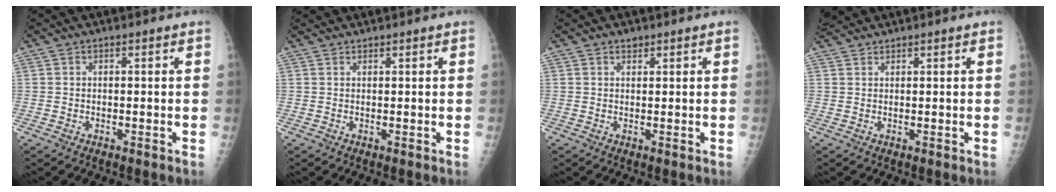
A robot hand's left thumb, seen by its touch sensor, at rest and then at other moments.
{"total": 0.6, "force": [0.5, 0.1, -0.1], "torque": [0.006, -0.002, 0.009]}
{"total": 1.1, "force": [0.8, 0.6, 0.3], "torque": [0.003, -0.005, 0.011]}
{"total": 2.4, "force": [2.4, 0.4, 0.3], "torque": [-0.007, 0.015, 0.050]}